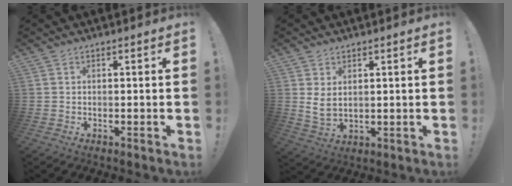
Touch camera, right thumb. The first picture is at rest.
{"total": 4.8, "force": [2.3, 2.6, 3.3], "torque": [-0.051, -0.018, 0.041]}